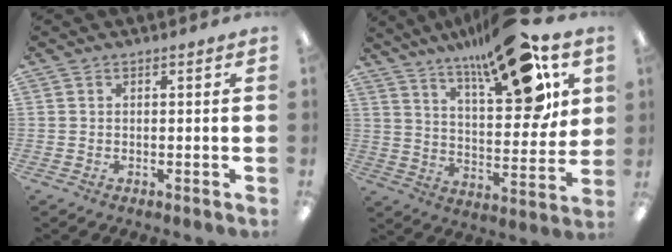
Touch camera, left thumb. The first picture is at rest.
{"total": 20.6, "force": [13.2, 6.7, 14.2], "torque": [-0.209, -0.078, 0.211]}